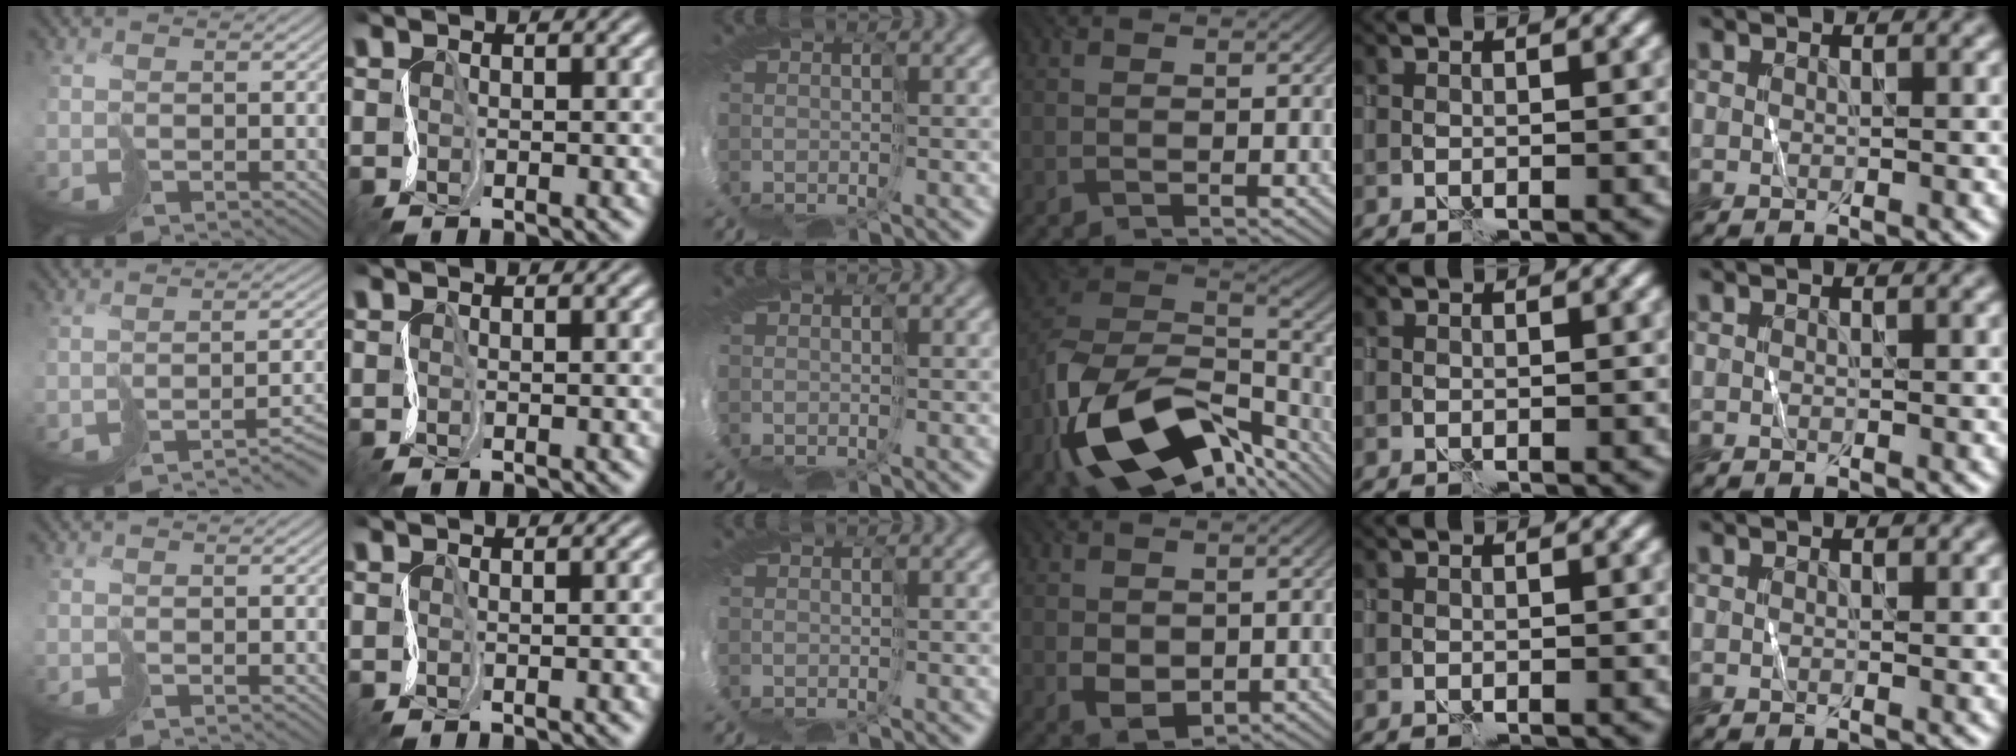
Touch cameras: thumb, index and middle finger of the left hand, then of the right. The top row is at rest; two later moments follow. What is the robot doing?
{"motion": "cut", "object": "paper bag"}